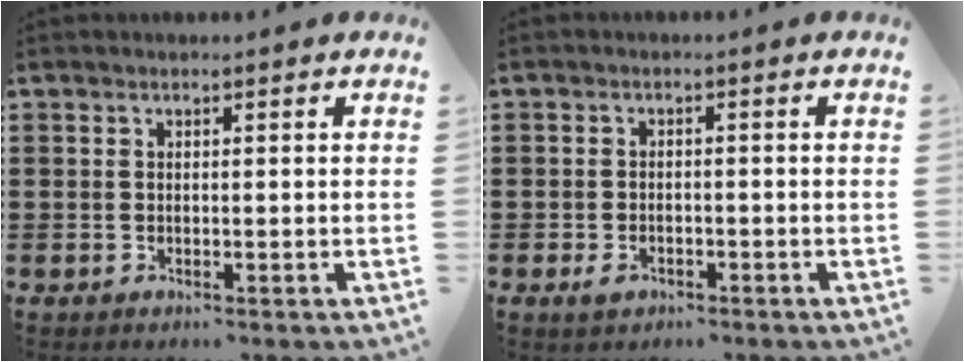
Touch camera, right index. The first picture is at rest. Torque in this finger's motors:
{"motor_torque": [0.79, -0.66, 0.14, 0.03]}